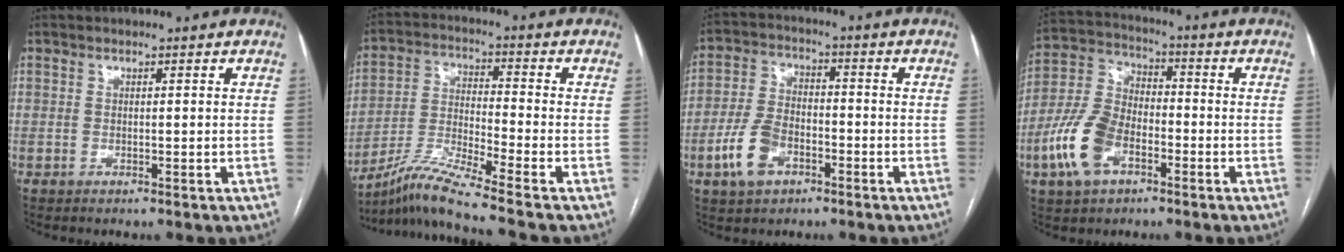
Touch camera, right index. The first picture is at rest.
{"total": 10.0, "force": [-8.5, -2.4, 4.7], "torque": [-0.103, -0.018, -0.161]}
{"total": 10.2, "force": [-4.9, 5.4, 7.1], "torque": [-0.169, 0.008, -0.092]}
{"total": 11.8, "force": [-4.8, 6.6, 8.5], "torque": [-0.202, 0.012, -0.092]}